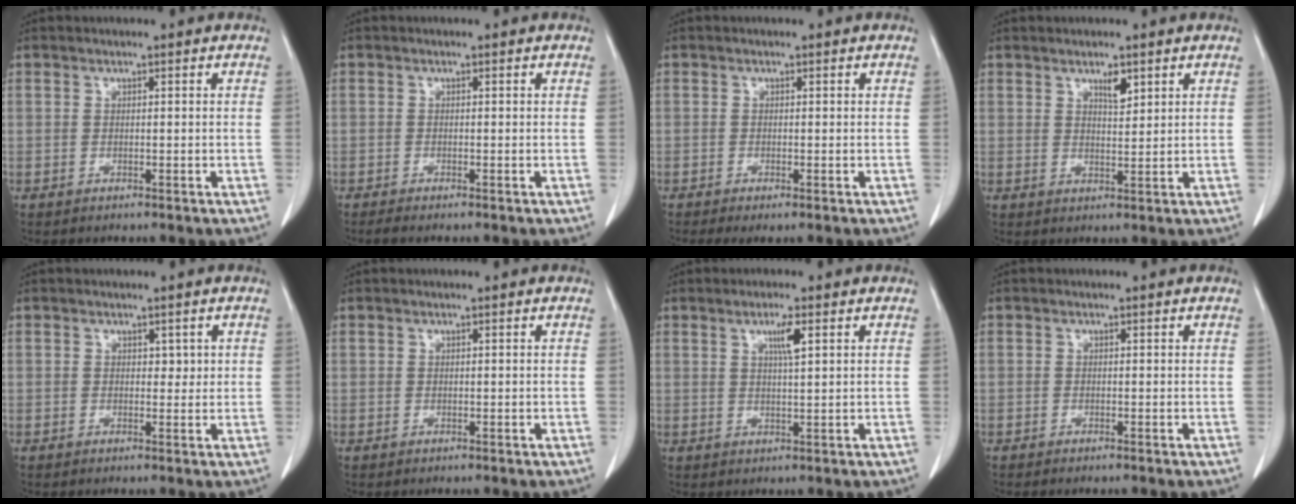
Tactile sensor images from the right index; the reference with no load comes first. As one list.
[{"total": 1.2, "force": [-1.0, -0.1, 0.7], "torque": [-0.011, 0.000, -0.016]}, {"total": 1.8, "force": [-1.0, 0.3, 1.4], "torque": [-0.024, -0.006, -0.016]}, {"total": 2.7, "force": [1.7, 0.8, 1.9], "torque": [-0.035, -0.003, 0.032]}, {"total": 1.6, "force": [0.6, 1.1, 1.0], "torque": [-0.007, -0.001, 0.008]}, {"total": 0.0}, {"total": 3.3, "force": [1.4, 0.0, 3.0], "torque": [-0.053, -0.002, 0.025]}, {"total": 0.5, "force": [-0.4, -0.1, 0.3], "torque": [-0.006, 0.000, -0.008]}]